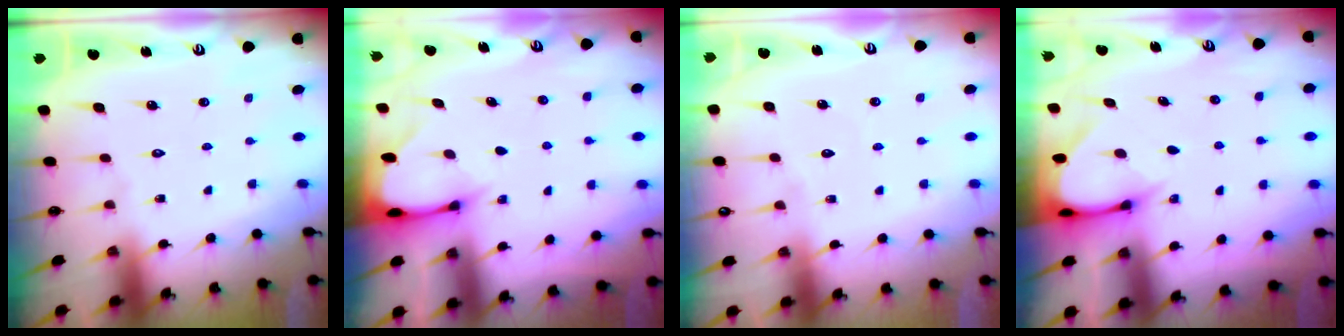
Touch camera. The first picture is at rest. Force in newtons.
{"total": 2.4, "press": 2.4, "slide": 0.1}
{"total": 2.0, "press": 2.0, "slide": 0.2}
{"total": 3.4, "press": 3.4, "slide": 0.3}